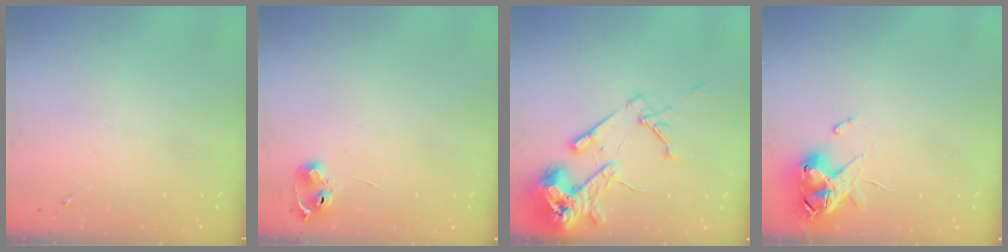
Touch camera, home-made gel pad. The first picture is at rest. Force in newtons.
{"total": 6.3, "press": 6.3, "slide": 0.8}
{"total": 16.3, "press": 16.1, "slide": 2.5}
{"total": 11.5, "press": 11.4, "slide": 1.5}